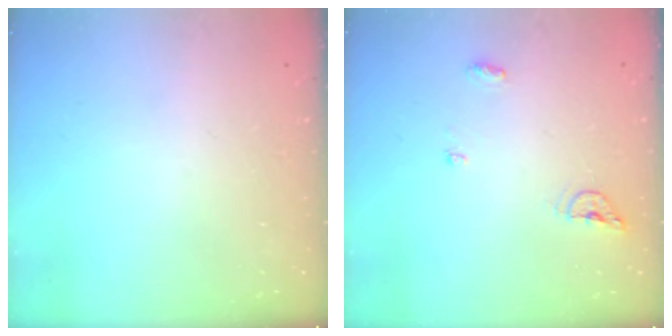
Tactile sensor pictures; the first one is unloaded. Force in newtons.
{"total": 5.9, "press": 5.8, "slide": 1.0}